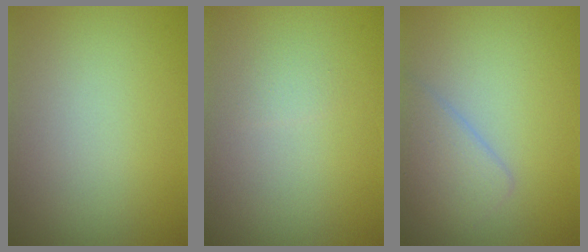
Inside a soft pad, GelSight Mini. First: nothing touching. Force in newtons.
{"total": 0.7, "press": 0.7, "slide": 0.0}
{"total": 2.6, "press": 2.6, "slide": 0.1}